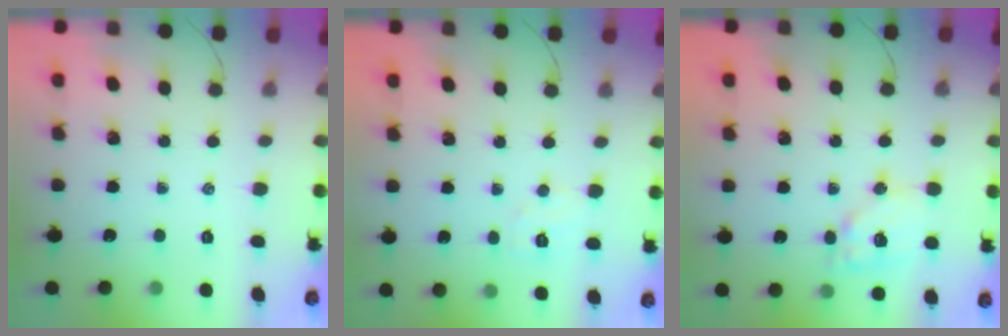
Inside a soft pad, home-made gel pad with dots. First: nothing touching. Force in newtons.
{"total": 4.5, "press": 4.4, "slide": 1.0}
{"total": 11.6, "press": 11.4, "slide": 2.0}